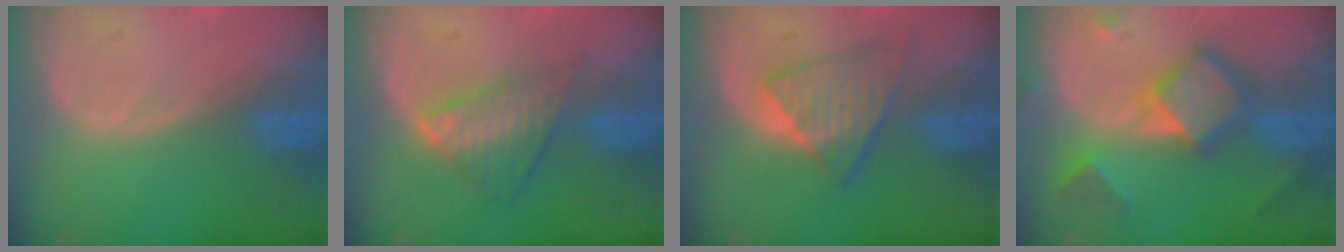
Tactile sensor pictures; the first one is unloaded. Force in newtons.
{"total": 6.1, "press": 5.4, "slide": 2.7}
{"total": 6.0, "press": 5.6, "slide": 1.9}
{"total": 7.4, "press": 7.4, "slide": 0.5}